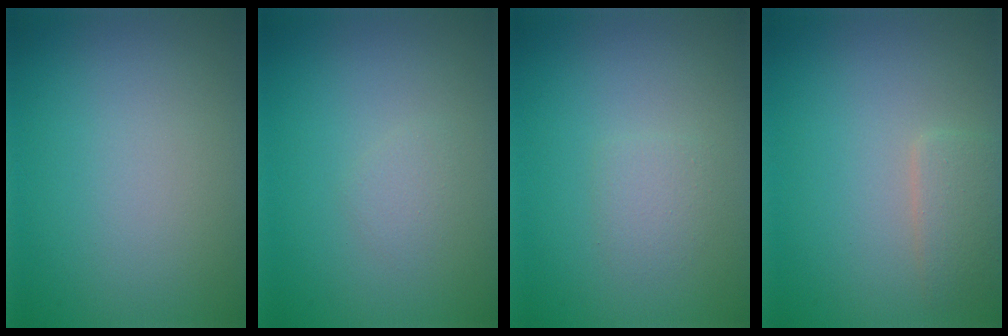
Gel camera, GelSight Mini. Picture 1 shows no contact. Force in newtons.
{"total": 0.9, "press": 0.9, "slide": 0.0}
{"total": 1.3, "press": 1.3, "slide": 0.1}
{"total": 2.0, "press": 2.0, "slide": 0.1}